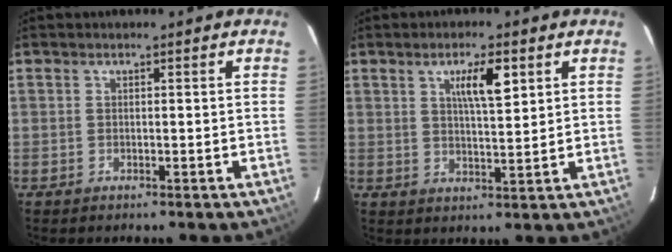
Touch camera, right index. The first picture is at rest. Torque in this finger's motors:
{"motor_torque": [0.24, 0.05, 0.26, 0.08]}